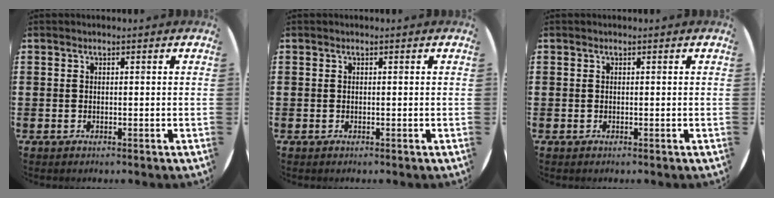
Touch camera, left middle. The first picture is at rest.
{"total": 0.0}
{"total": 0.0}